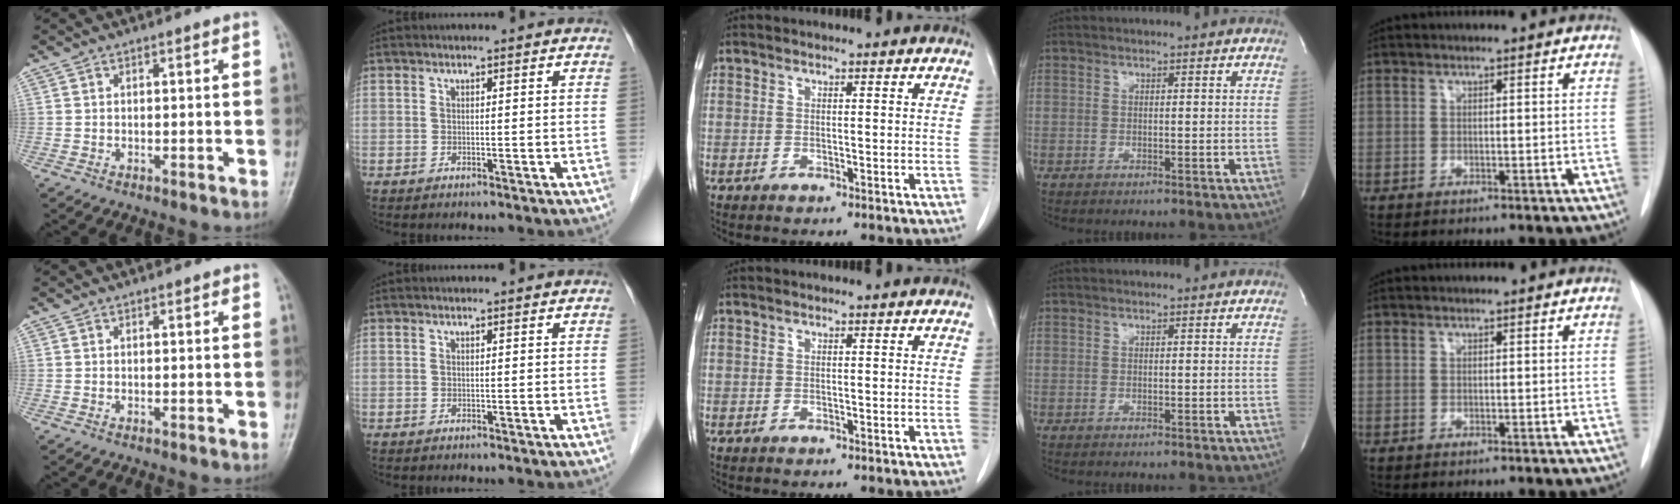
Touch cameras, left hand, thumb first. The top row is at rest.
{}